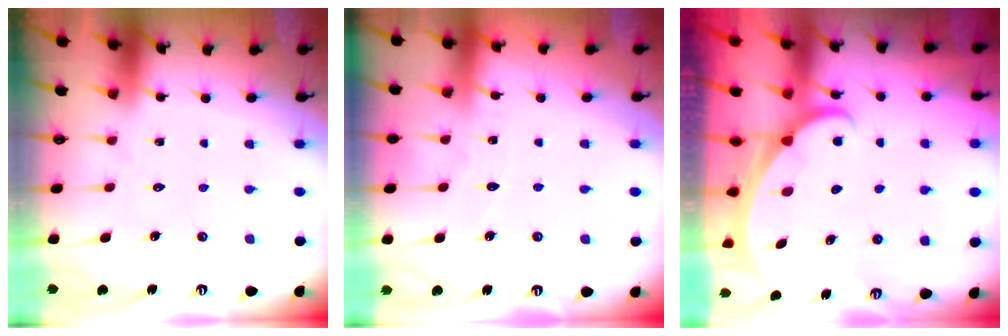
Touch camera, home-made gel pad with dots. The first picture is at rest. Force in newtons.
{"total": 2.3, "press": 2.3, "slide": 0.1}
{"total": 2.0, "press": 2.0, "slide": 0.1}